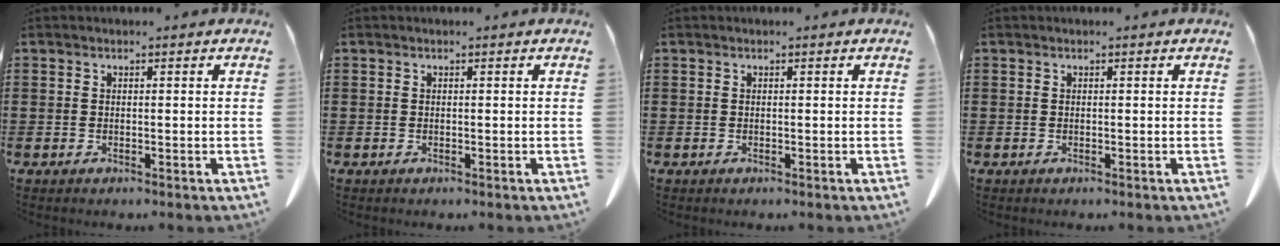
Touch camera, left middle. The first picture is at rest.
{"total": 0.0}
{"total": 0.0}
{"total": 0.0}